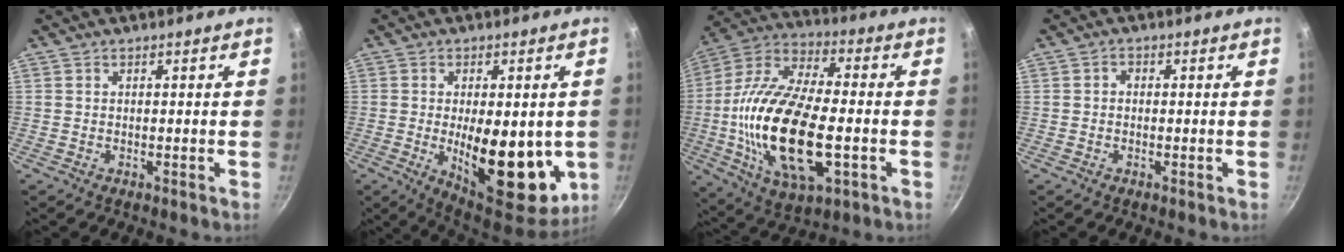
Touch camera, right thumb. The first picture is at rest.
{"total": 18.5, "force": [-2.2, 8.4, 16.3], "torque": [-0.203, -0.021, -0.019]}
{"total": 25.2, "force": [-4.0, 11.7, 22.0], "torque": [-0.424, 0.019, -0.078]}
{"total": 1.3, "force": [-0.2, 1.1, 0.7], "torque": [-0.010, 0.007, -0.005]}